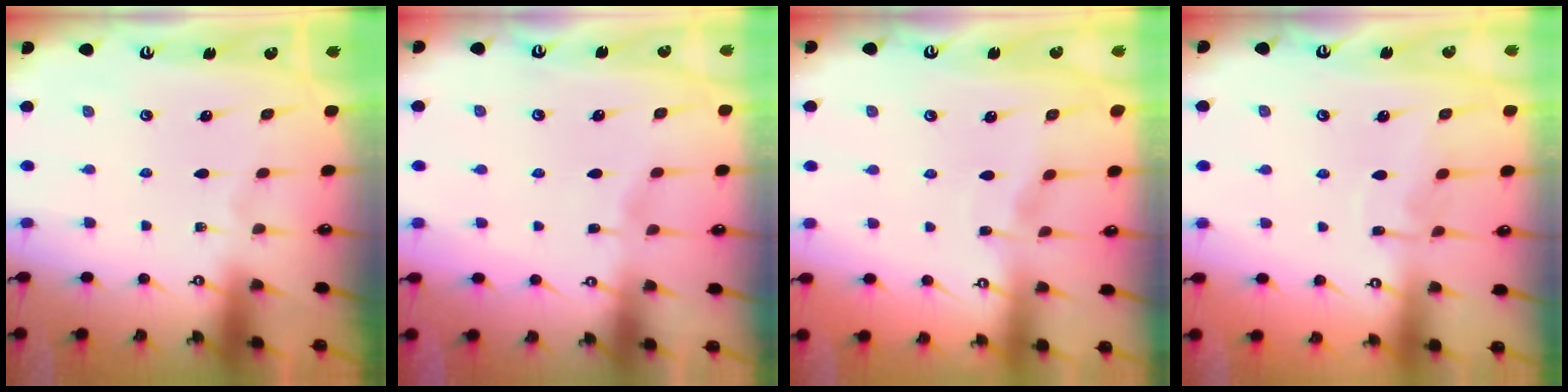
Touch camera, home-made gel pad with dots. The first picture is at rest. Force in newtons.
{"total": 2.8, "press": 2.8, "slide": 0.3}
{"total": 2.4, "press": 2.4, "slide": 0.3}
{"total": 6.7, "press": 6.7, "slide": 0.5}